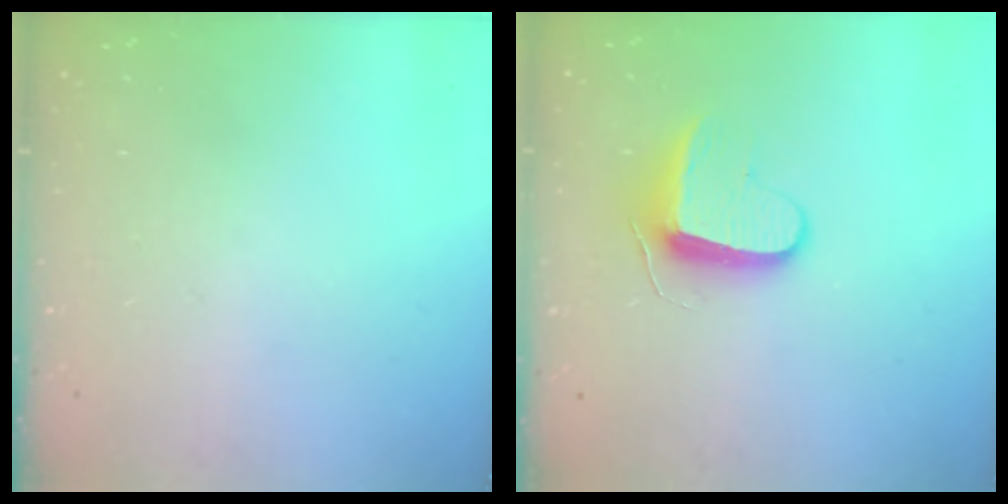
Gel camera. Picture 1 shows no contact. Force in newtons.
{"total": 9.2, "press": 9.2, "slide": 0.7}